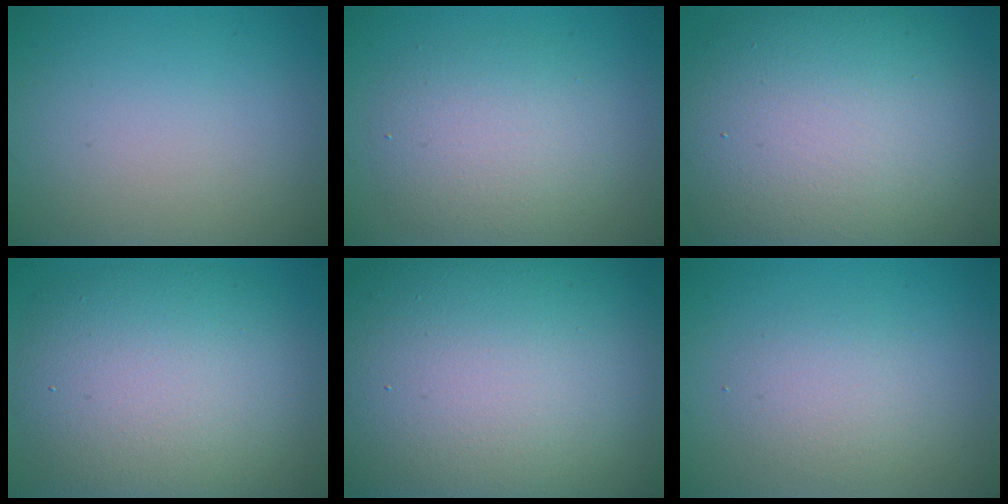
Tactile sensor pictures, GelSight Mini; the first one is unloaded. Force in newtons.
{"total": 4.5, "press": 4.5, "slide": 0.4}
{"total": 14.2, "press": 14.2, "slide": 1.0}
{"total": 10.7, "press": 10.7, "slide": 0.5}
{"total": 22.3, "press": 22.3, "slide": 1.1}
{"total": 2.3, "press": 2.3, "slide": 0.1}